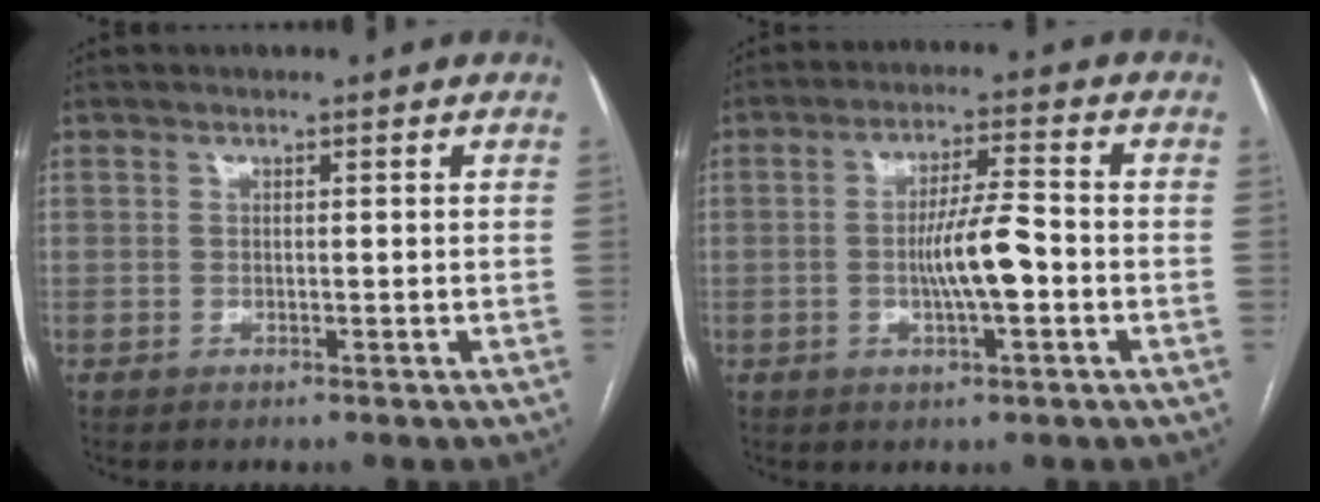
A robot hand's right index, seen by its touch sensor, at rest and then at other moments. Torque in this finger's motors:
{"motor_torque": [0.68, -0.07, 0.39, 0.11]}